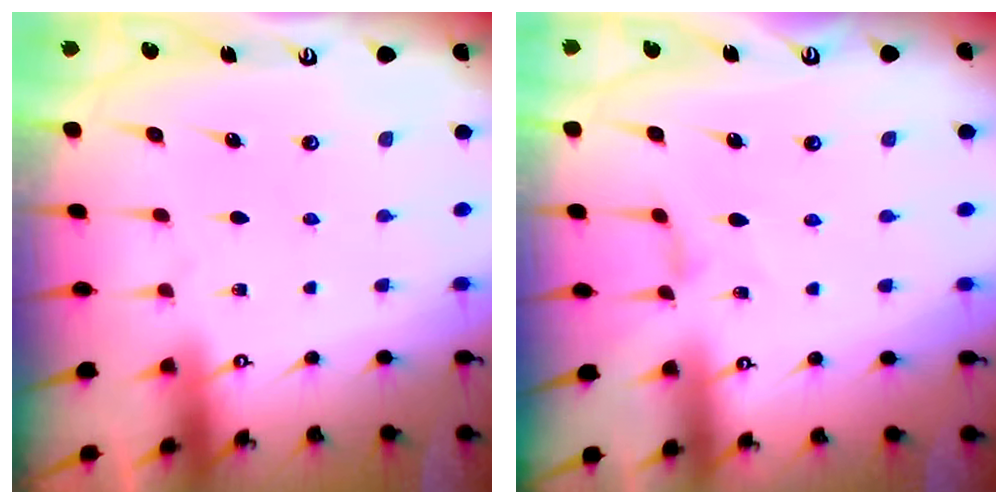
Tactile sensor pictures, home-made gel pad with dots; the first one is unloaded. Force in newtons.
{"total": 2.2, "press": 2.2, "slide": 0.3}